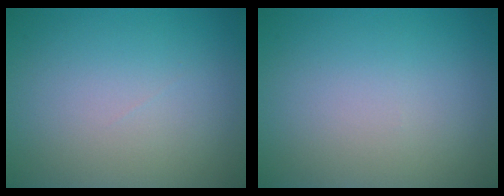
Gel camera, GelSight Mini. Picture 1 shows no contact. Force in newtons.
{"total": 0.0}